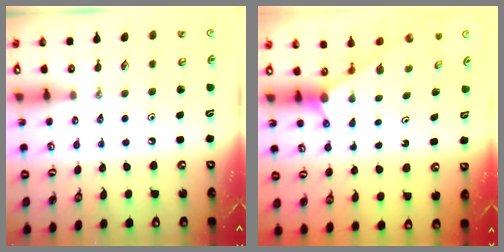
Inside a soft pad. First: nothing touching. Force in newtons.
{"total": 2.8, "press": 2.8, "slide": 0.0}